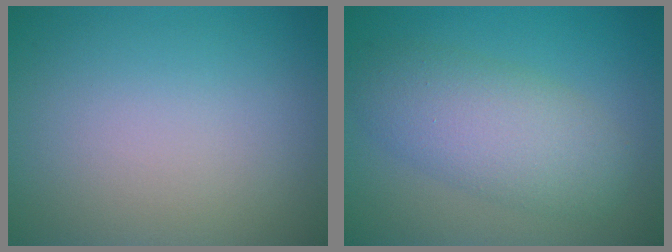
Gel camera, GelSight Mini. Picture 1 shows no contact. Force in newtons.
{"total": 5.6, "press": 5.6, "slide": 0.1}